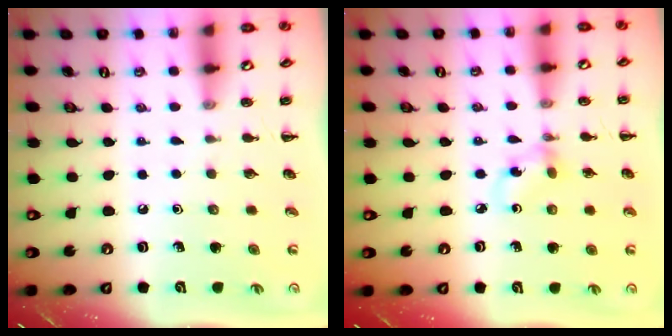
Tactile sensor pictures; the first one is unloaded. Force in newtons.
{"total": 3.3, "press": 3.2, "slide": 0.8}